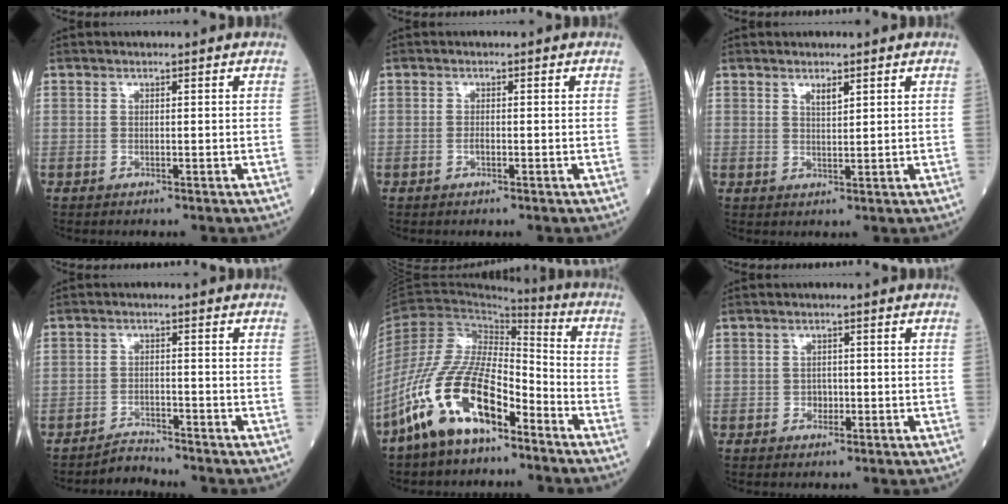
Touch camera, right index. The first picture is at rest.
{"total": 0.7, "force": [-0.3, 0.3, 0.5], "torque": [-0.009, 0.001, -0.006]}
{"total": 1.8, "force": [1.2, 0.4, 1.2], "torque": [-0.023, -0.002, 0.023]}
{"total": 2.7, "force": [-2.6, -0.3, -0.5], "torque": [0.008, -0.017, -0.042]}
{"total": 15.6, "force": [-9.6, 5.7, 10.9], "torque": [-0.232, 0.006, -0.183]}
{"total": 1.5, "force": [-0.5, 1.2, 0.7], "torque": [-0.002, 0.005, -0.006]}